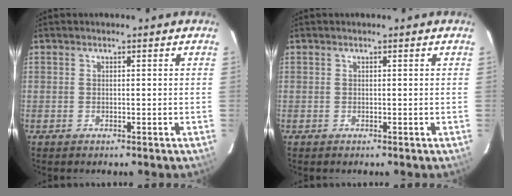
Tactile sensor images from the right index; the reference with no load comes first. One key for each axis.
{"total": 0.0}